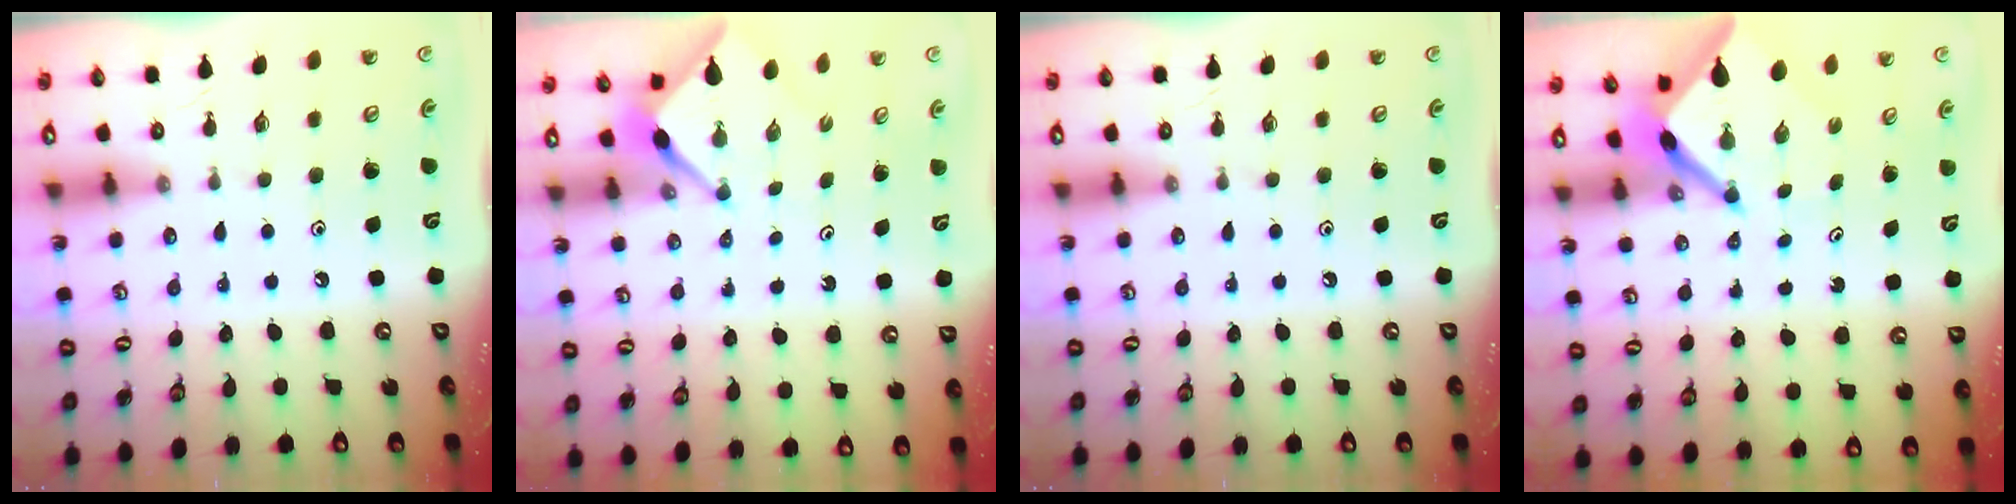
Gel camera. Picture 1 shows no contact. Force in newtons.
{"total": 2.8, "press": 2.8, "slide": 0.2}
{"total": 0.0}
{"total": 5.3, "press": 5.3, "slide": 0.6}